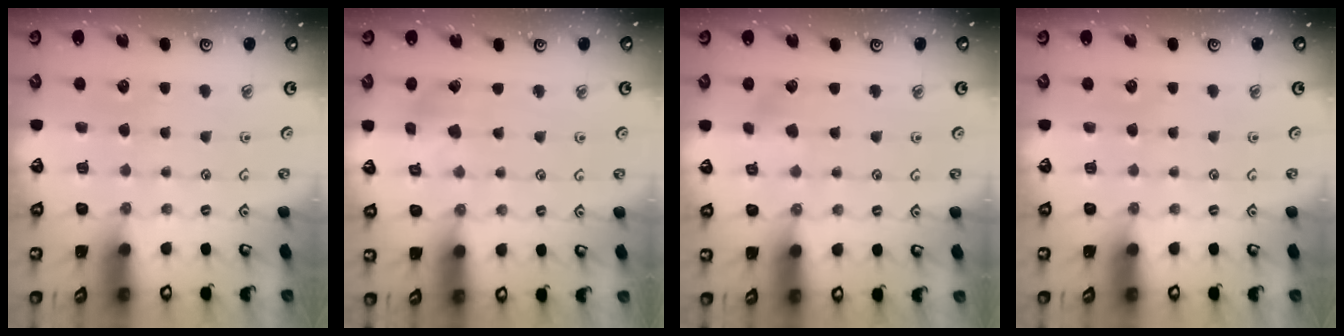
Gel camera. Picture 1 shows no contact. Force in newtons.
{"total": 3.3, "press": 3.3, "slide": 0.5}
{"total": 2.5, "press": 2.4, "slide": 0.6}
{"total": 0.0}